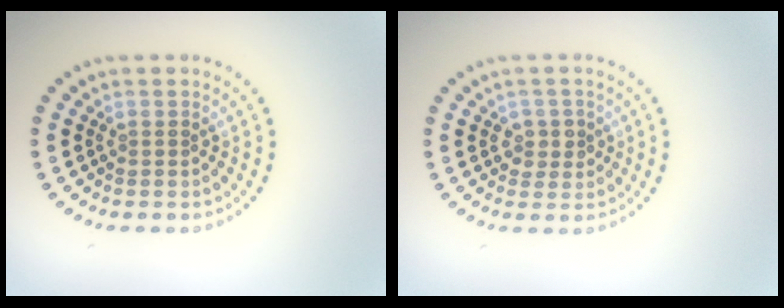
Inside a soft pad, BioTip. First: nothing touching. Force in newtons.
{"total": 1.8, "press": 1.8, "slide": 0.4}